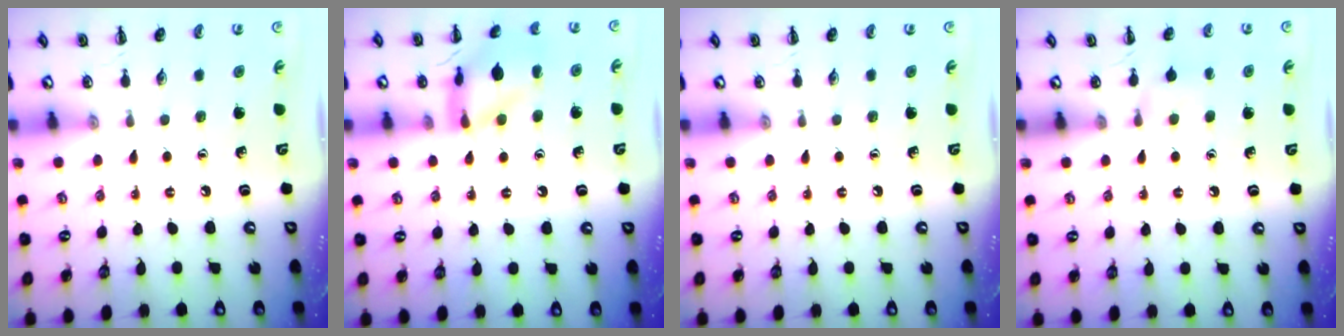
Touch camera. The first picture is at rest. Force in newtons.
{"total": 11.7, "press": 11.7, "slide": 1.0}
{"total": 0.0}
{"total": 6.6, "press": 6.2, "slide": 2.3}